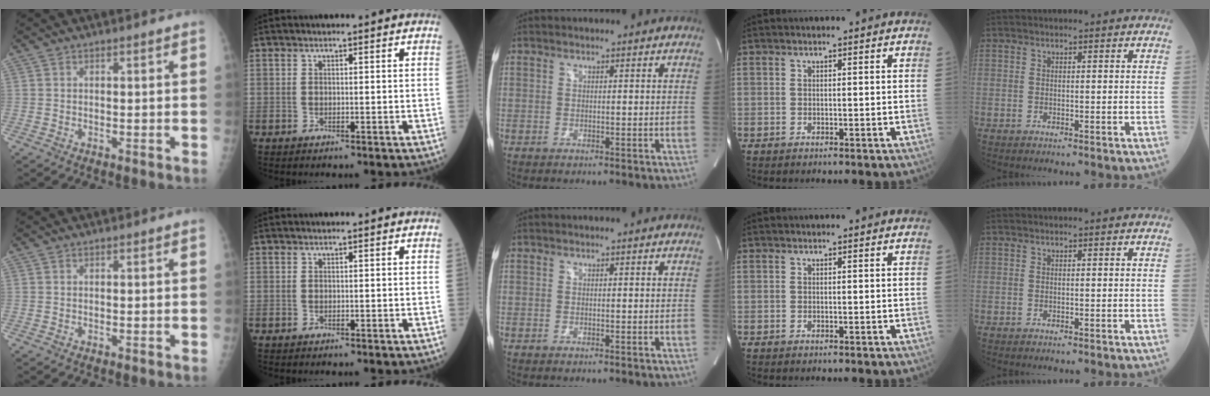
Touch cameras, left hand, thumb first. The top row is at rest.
{}